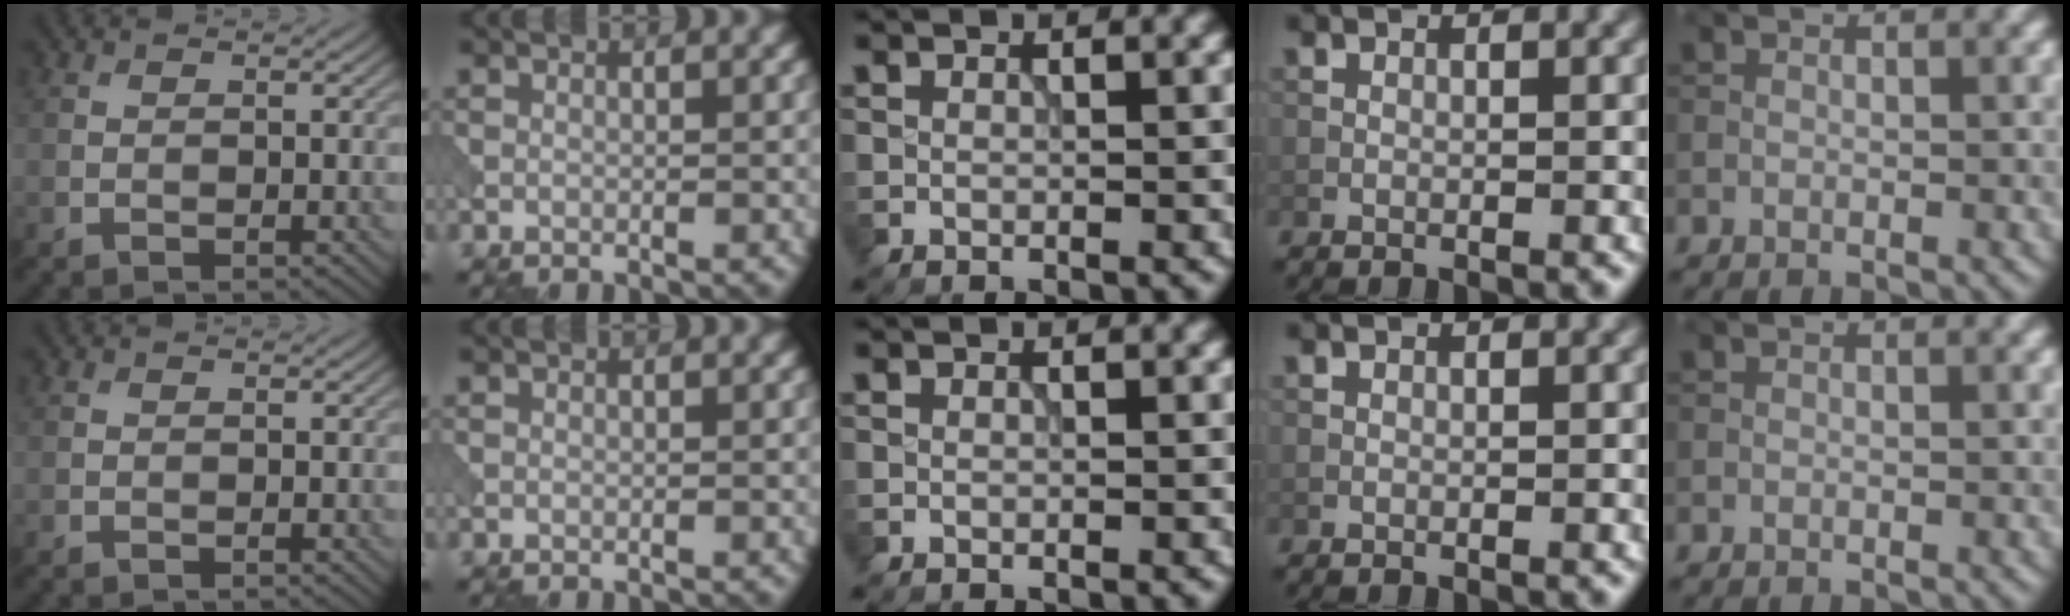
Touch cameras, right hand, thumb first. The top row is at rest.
{}